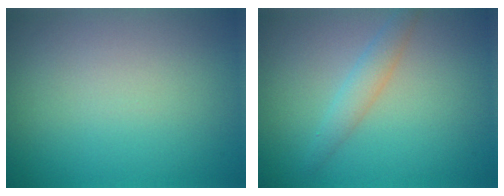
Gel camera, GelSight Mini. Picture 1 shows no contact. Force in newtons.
{"total": 1.9, "press": 1.9, "slide": 0.1}